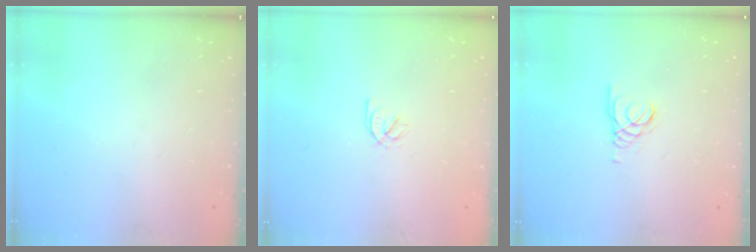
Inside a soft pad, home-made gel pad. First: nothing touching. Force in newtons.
{"total": 2.1, "press": 1.9, "slide": 0.8}
{"total": 1.5, "press": 1.4, "slide": 0.1}